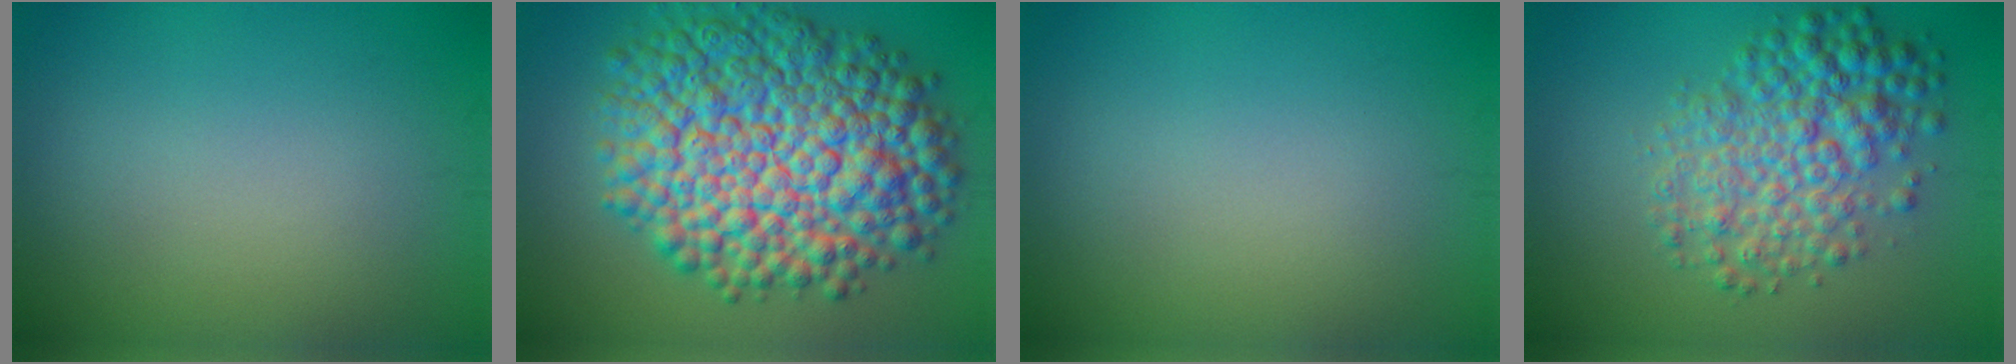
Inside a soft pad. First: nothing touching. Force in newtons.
{"total": 14.3, "press": 14.3, "slide": 0.3}
{"total": 0.0}
{"total": 6.2, "press": 6.2, "slide": 0.1}